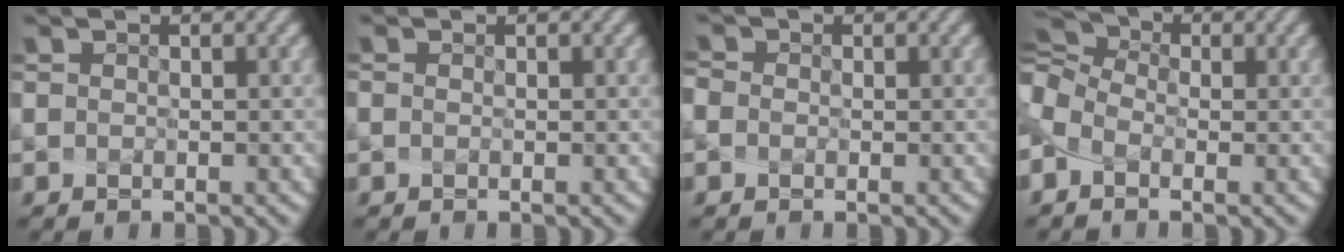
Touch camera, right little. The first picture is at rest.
{"total": 0.0}
{"total": 0.8, "force": [-0.4, 0.6, 0.2], "torque": [-0.005, 0.005, -0.011]}
{"total": 5.5, "force": [-0.1, 3.8, 3.9], "torque": [-0.101, 0.017, -0.012]}